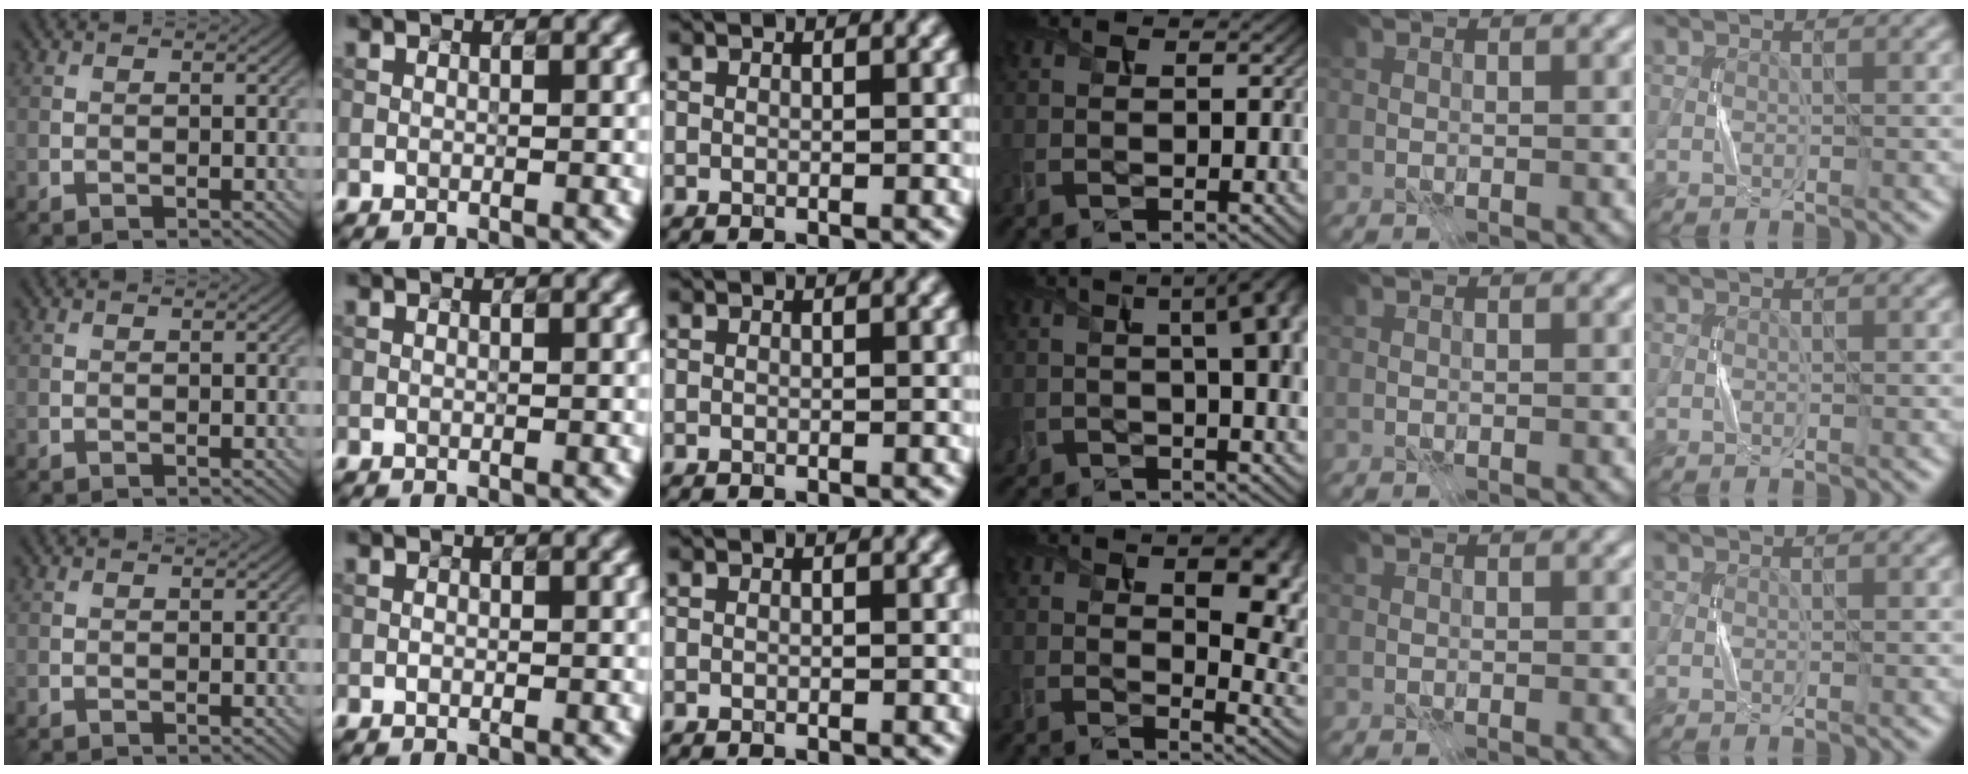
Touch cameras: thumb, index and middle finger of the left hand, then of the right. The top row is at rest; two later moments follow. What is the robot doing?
{"motion": "press", "object": "syringe"}